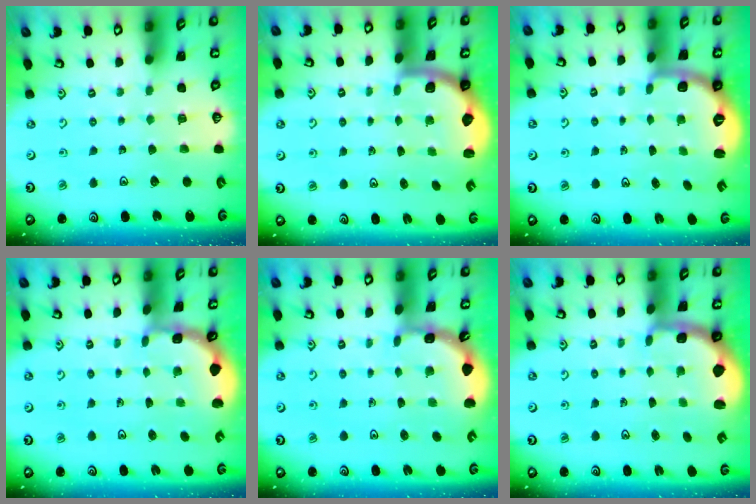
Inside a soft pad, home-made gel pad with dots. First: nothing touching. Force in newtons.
{"total": 2.0, "press": 2.0, "slide": 0.5}
{"total": 2.6, "press": 1.4, "slide": 2.2}
{"total": 1.9, "press": 1.9, "slide": 0.3}
{"total": 2.2, "press": 2.2, "slide": 0.1}
{"total": 1.0, "press": 0.9, "slide": 0.2}